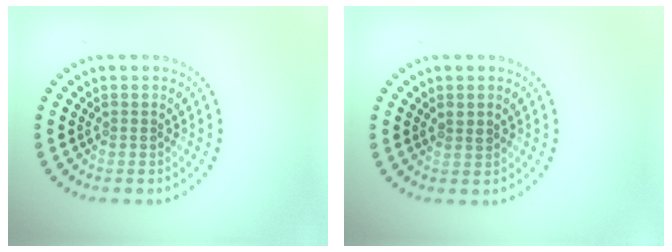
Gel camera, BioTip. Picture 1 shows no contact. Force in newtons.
{"total": 0.9, "press": 0.9, "slide": 0.3}